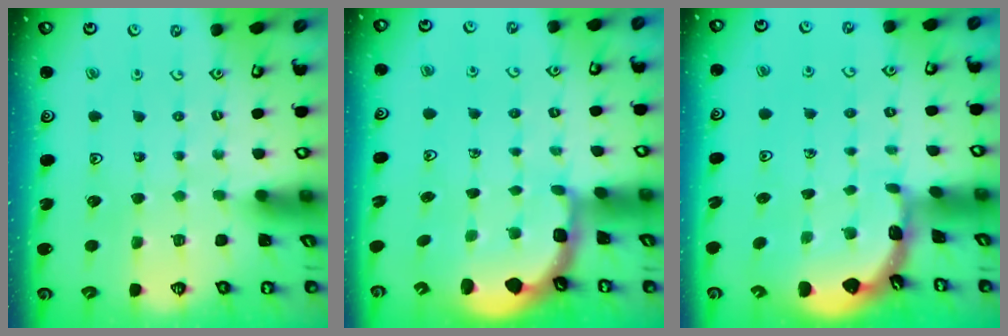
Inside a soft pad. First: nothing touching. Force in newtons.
{"total": 2.4, "press": 1.6, "slide": 1.8}
{"total": 1.6, "press": 1.6, "slide": 0.1}